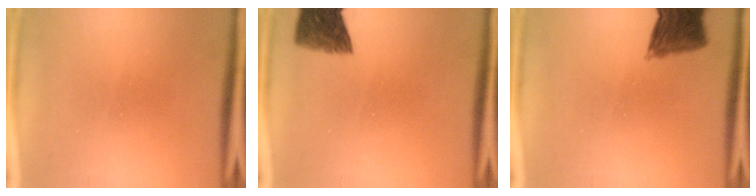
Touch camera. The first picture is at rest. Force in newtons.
{"total": 6.5}
{"total": 7.7}